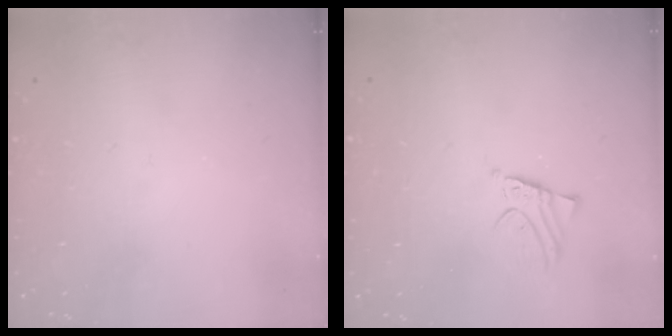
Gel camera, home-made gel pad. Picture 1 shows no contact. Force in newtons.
{"total": 2.0, "press": 2.0, "slide": 0.2}